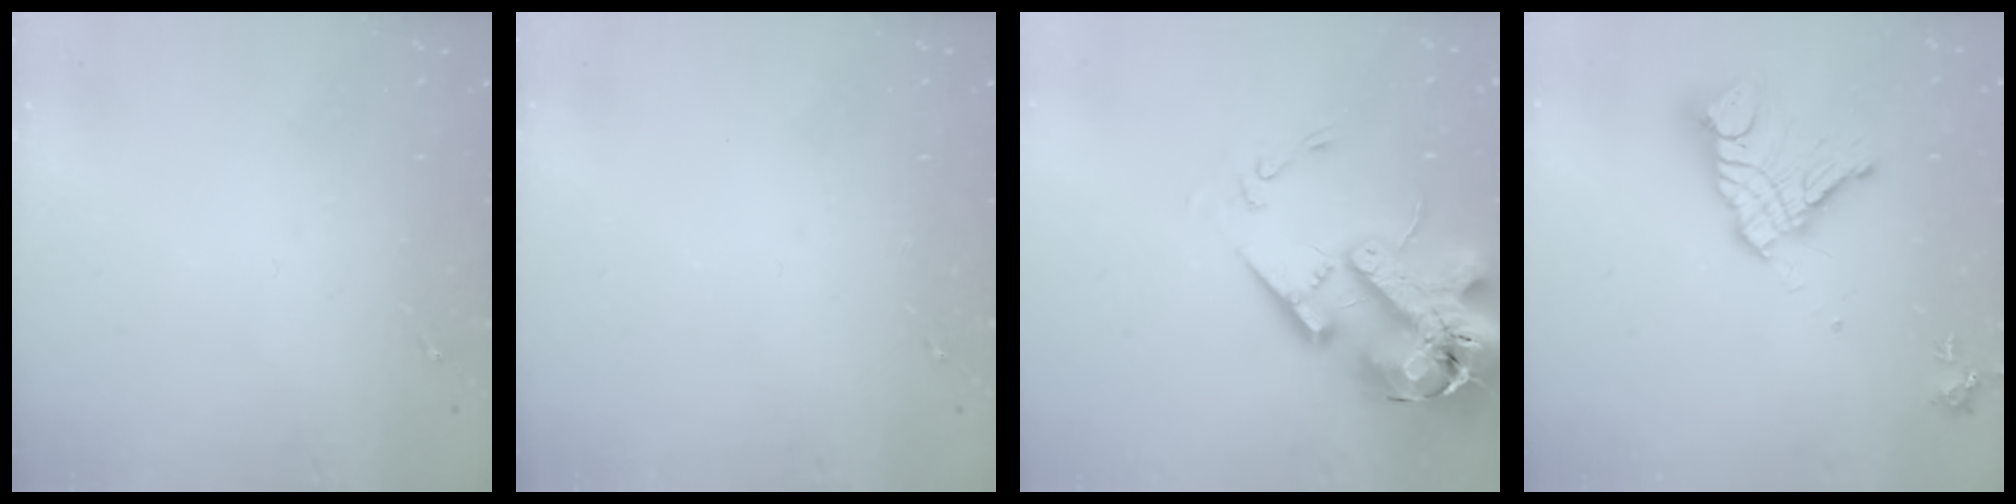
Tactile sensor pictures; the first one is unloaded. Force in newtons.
{"total": 0.0}
{"total": 20.8, "press": 20.5, "slide": 3.5}
{"total": 15.8, "press": 15.7, "slide": 1.7}